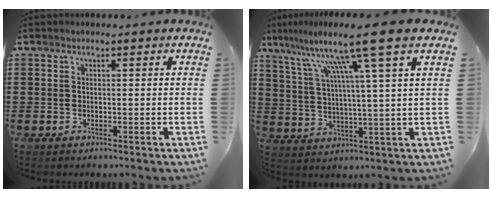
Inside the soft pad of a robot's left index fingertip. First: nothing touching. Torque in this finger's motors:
{"motor_torque": [2.14, 0.00, 0.62, 0.21]}